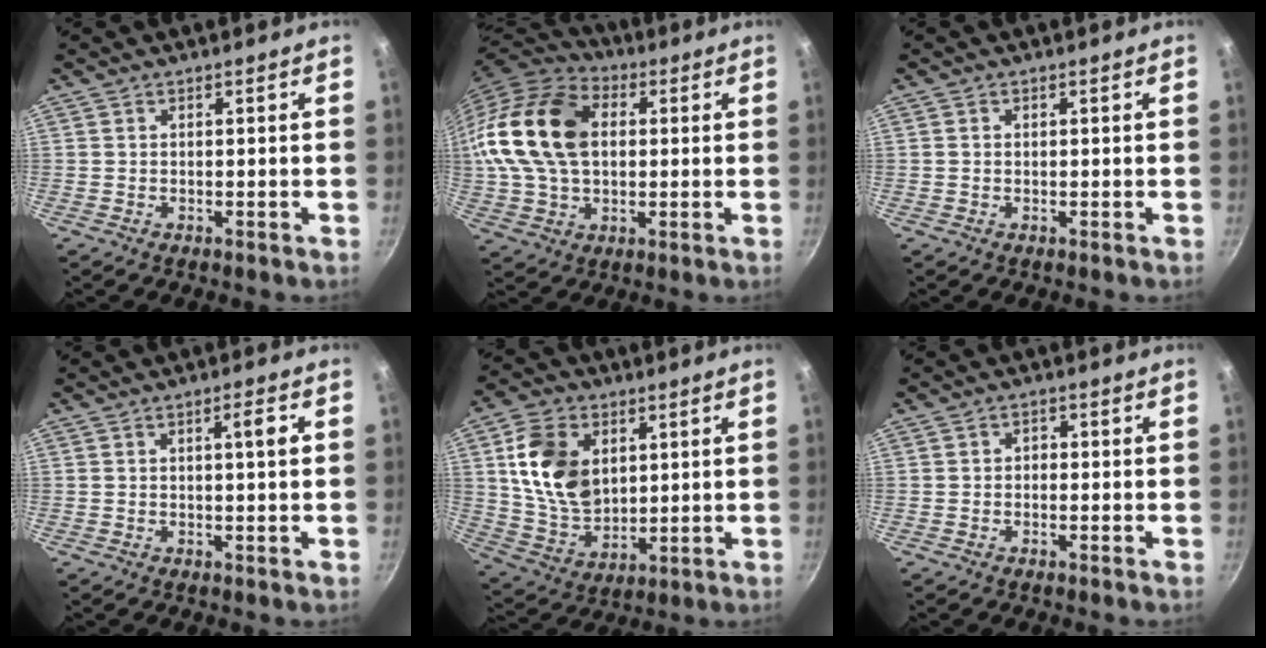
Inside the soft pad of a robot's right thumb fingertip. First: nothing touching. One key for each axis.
{"total": 20.8, "fx": 2.8, "fy": 13.8, "fz": 15.2, "tx": -0.284, "ty": 0.026, "tz": 0.041}
{"total": 0.5, "fx": 0.1, "fy": 0.5, "fz": 0.3, "tx": -0.003, "ty": 0.003, "tz": 0.001}
{"total": 3.3, "fx": 0.6, "fy": 0.4, "fz": 3.2, "tx": -0.049, "ty": 0.002, "tz": 0.009}
{"total": 15.3, "fx": 3.8, "fy": 10.8, "fz": 10.1, "tx": -0.161, "ty": -0.014, "tz": 0.081}
{"total": 1.6, "fx": -0.4, "fy": 1.3, "fz": 0.8, "tx": -0.008, "ty": 0.007, "tz": -0.009}